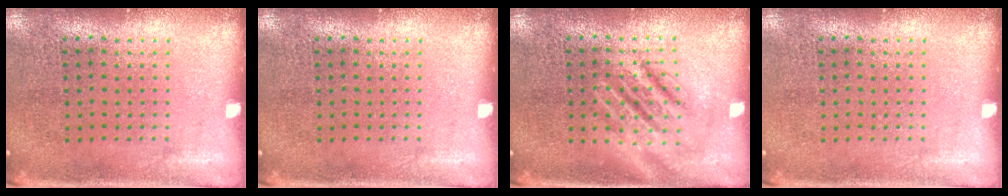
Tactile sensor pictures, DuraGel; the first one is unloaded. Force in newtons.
{"total": 0.0}
{"total": 2.6, "press": 2.6, "slide": 0.3}
{"total": 0.0}